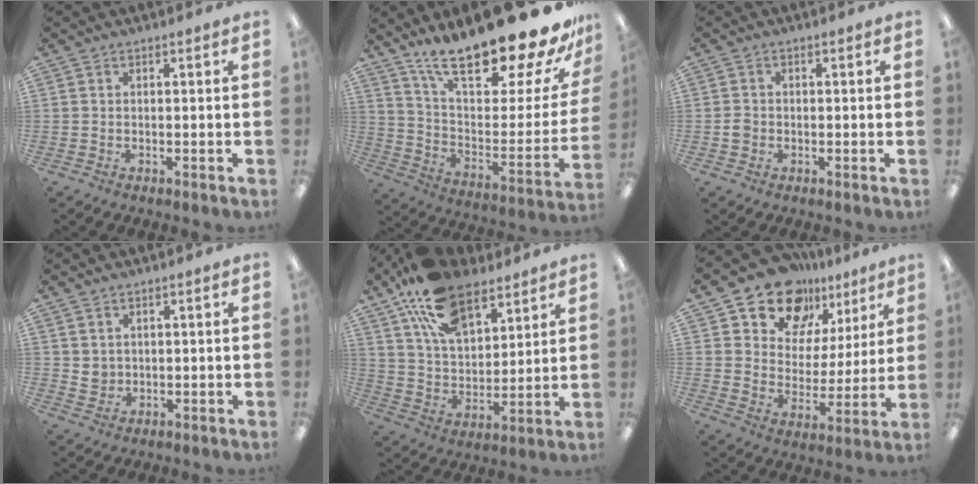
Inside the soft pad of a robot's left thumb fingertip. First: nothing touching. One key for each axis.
{"total": 26.3, "fx": 20.0, "fy": 7.2, "fz": 15.4, "tx": -0.211, "ty": -0.153, "tz": 0.337}
{"total": 1.9, "fx": -0.4, "fy": 1.7, "fz": 0.6, "tx": -0.012, "ty": 0.004, "tz": -0.010}
{"total": 2.9, "fx": 1.4, "fy": 2.5, "fz": 0.4, "tx": -0.005, "ty": -0.001, "tz": 0.025}
{"total": 18.5, "fx": 11.9, "fy": 9.8, "fz": 10.3, "tx": -0.186, "ty": -0.049, "tz": 0.217}
{"total": 16.7, "fx": 12.9, "fy": 9.4, "fz": 4.7, "tx": -0.086, "ty": -0.096, "tz": 0.235}